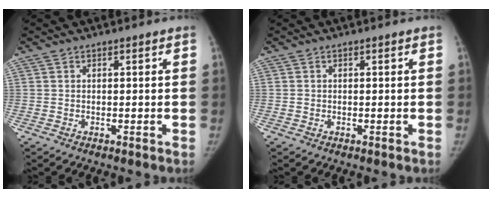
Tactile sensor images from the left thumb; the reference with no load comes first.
{"total": 0.0}